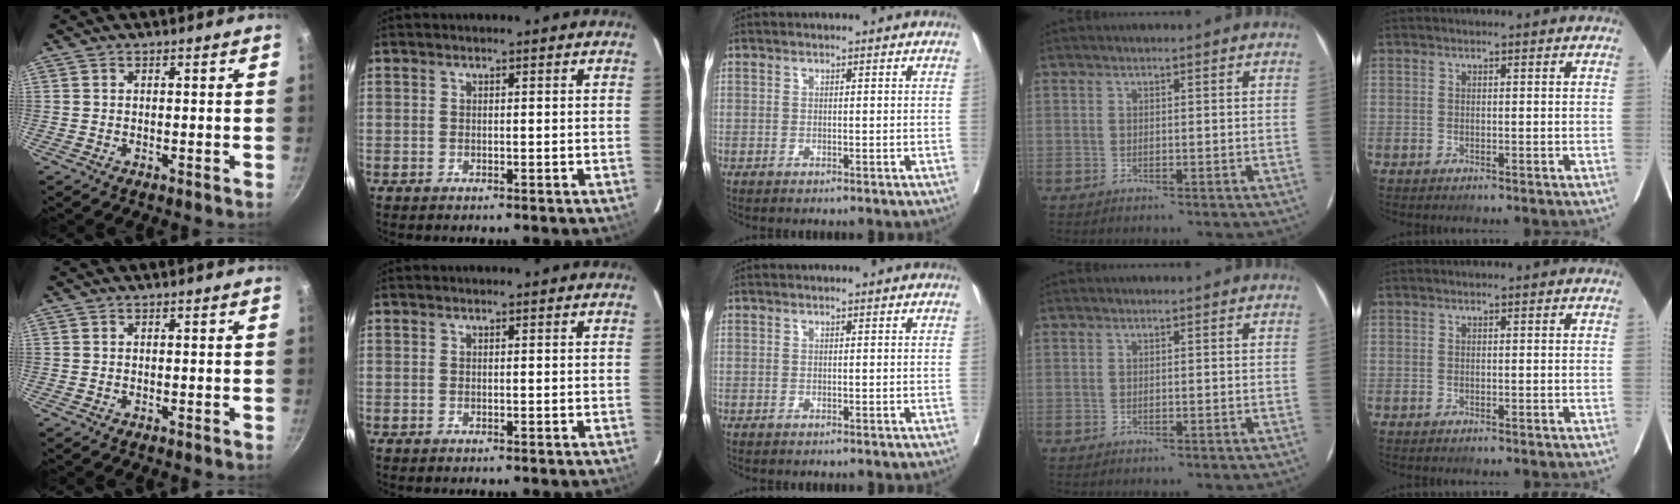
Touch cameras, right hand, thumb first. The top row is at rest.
{}